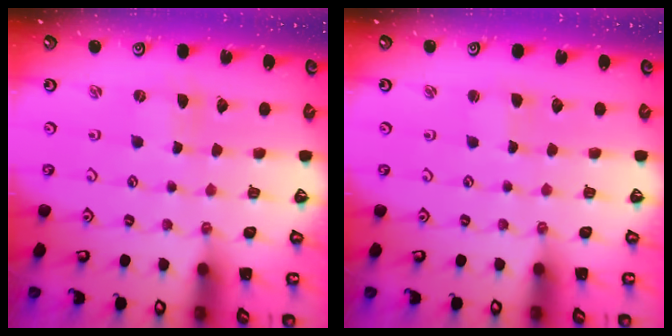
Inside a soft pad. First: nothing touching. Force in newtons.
{"total": 0.9, "press": 0.9, "slide": 0.1}